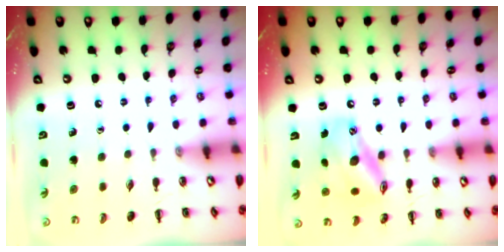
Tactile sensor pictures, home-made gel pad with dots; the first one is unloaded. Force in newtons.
{"total": 14.0, "press": 13.7, "slide": 3.0}